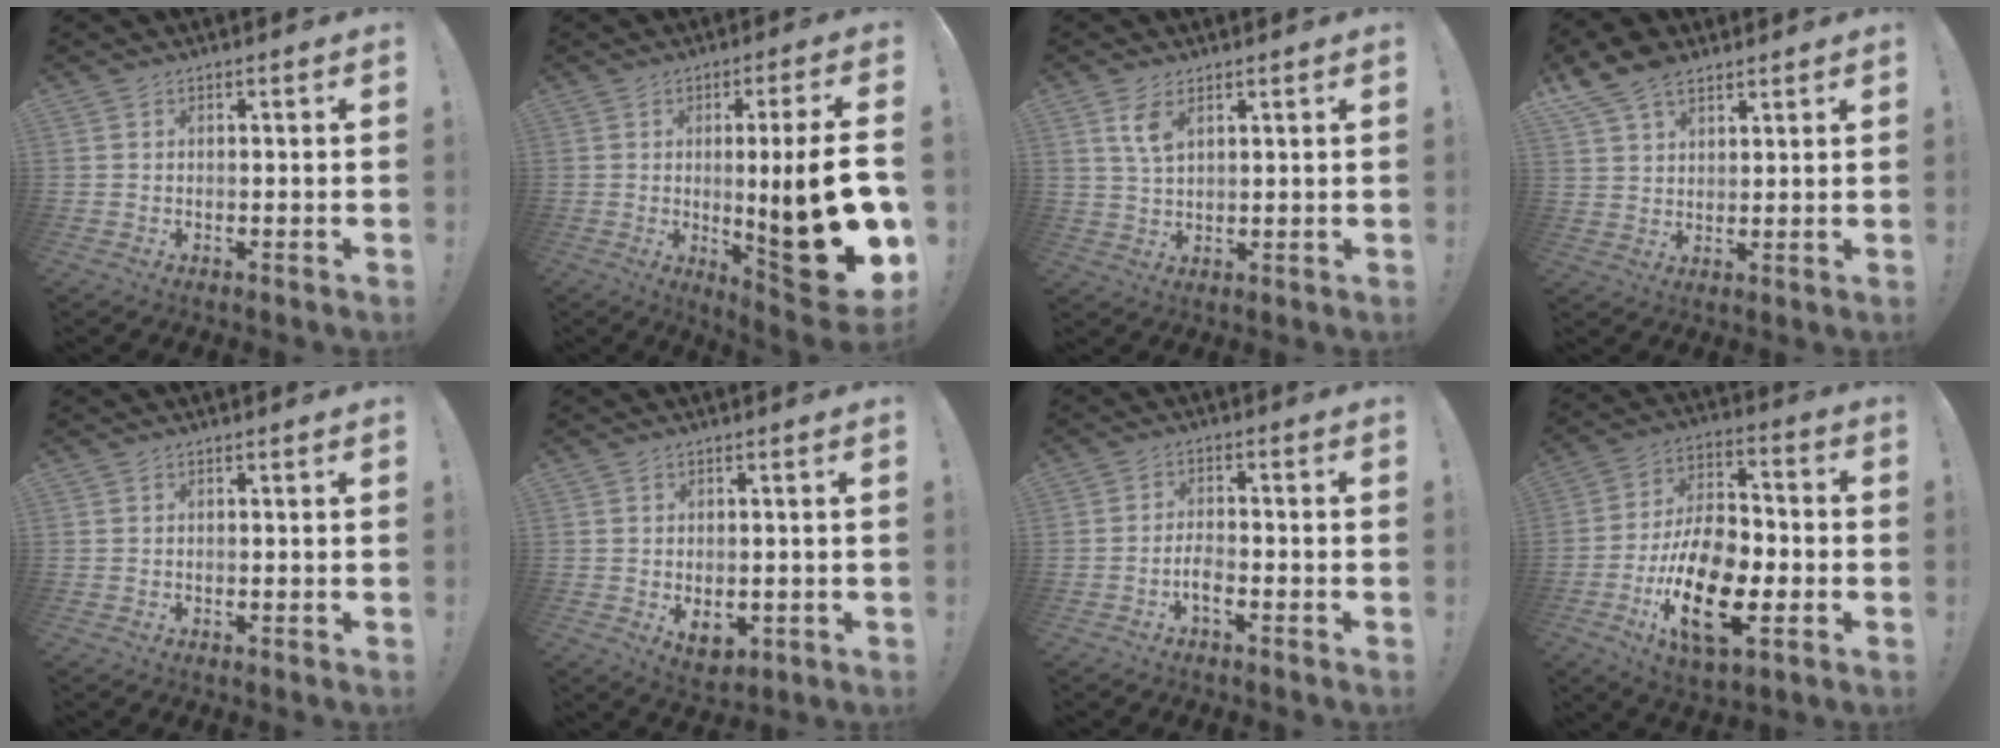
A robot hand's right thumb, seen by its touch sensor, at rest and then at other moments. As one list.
[{"total": 20.2, "force": [-1.6, 2.5, 20.0], "torque": [-0.289, -0.014, -0.019]}, {"total": 6.0, "force": [3.2, 3.1, 4.0], "torque": [-0.062, -0.017, 0.056]}, {"total": 9.3, "force": [6.6, 5.2, 4.0], "torque": [-0.070, -0.026, 0.129]}, {"total": 0.0}, {"total": 4.6, "force": [-0.7, 3.1, 3.4], "torque": [-0.042, 0.001, -0.009]}, {"total": 4.0, "force": [-2.2, 1.4, 3.1], "torque": [-0.056, -0.002, -0.039]}, {"total": 20.8, "force": [-7.6, 11.0, 15.9], "torque": [-0.284, 0.040, -0.125]}]